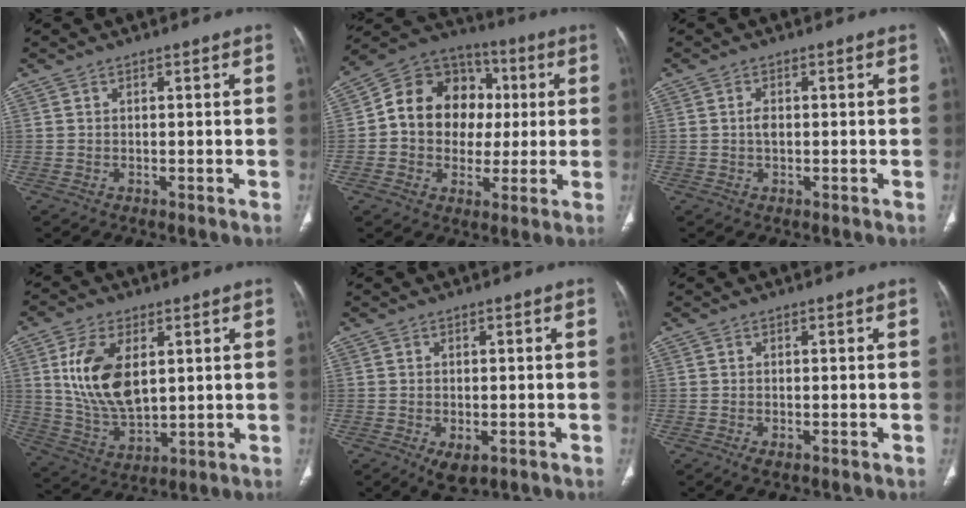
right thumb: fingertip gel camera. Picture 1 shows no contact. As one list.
[{"total": 17.1, "force": [1.3, 14.0, 9.6], "torque": [-0.117, 0.030, 0.016]}, {"total": 1.7, "force": [0.0, 1.0, 1.3], "torque": [-0.022, 0.002, -0.002]}, {"total": 14.5, "force": [3.7, 8.1, 11.4], "torque": [-0.209, -0.018, 0.081]}, {"total": 4.4, "force": [-1.8, 2.3, 3.3], "torque": [-0.051, -0.002, -0.019]}, {"total": 1.4, "force": [-0.7, 0.6, 1.0], "torque": [-0.019, -0.003, -0.011]}]